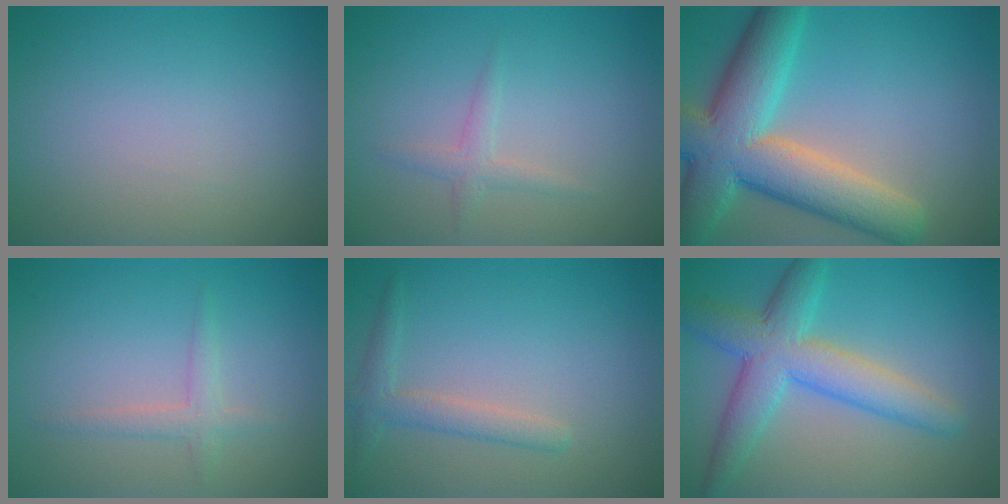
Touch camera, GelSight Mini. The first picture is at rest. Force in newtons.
{"total": 1.3, "press": 1.3, "slide": 0.1}
{"total": 10.8, "press": 10.8, "slide": 0.9}
{"total": 1.5, "press": 1.5, "slide": 0.1}
{"total": 2.1, "press": 2.1, "slide": 0.0}
{"total": 6.3, "press": 6.3, "slide": 0.1}